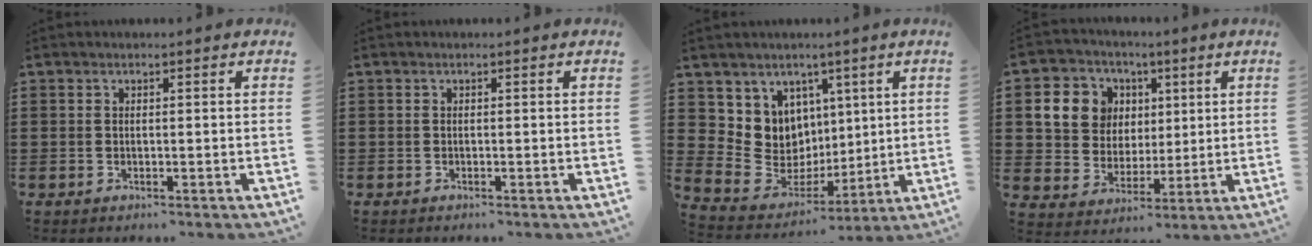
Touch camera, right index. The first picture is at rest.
{"total": 0.0}
{"total": 8.8, "force": [2.6, 8.3, 1.2], "torque": [-0.071, -0.034, 0.058]}
{"total": 9.7, "force": [2.8, 8.6, 3.4], "torque": [-0.108, 0.017, 0.056]}